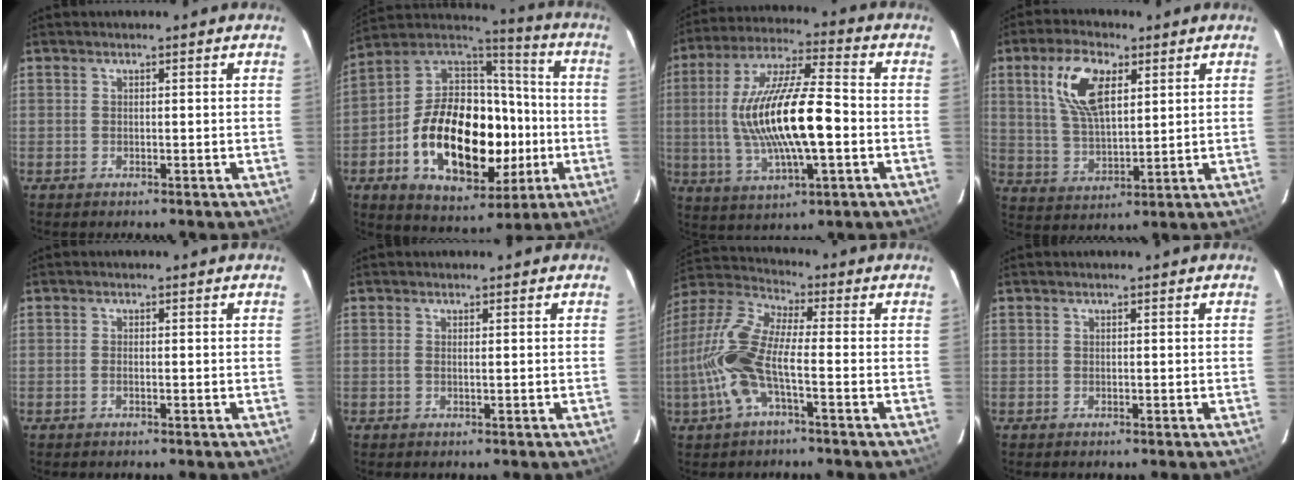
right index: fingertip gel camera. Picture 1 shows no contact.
{"total": 26.7, "force": [-5.6, 15.9, 20.7], "torque": [-0.397, 0.031, -0.076]}
{"total": 18.5, "force": [-1.7, 4.7, 17.8], "torque": [-0.343, 0.002, -0.028]}
{"total": 11.6, "force": [4.6, 5.4, 9.1], "torque": [-0.177, 0.013, 0.095]}
{"total": 0.6, "force": [-0.3, 0.3, 0.5], "torque": [-0.012, 0.001, -0.007]}
{"total": 0.6, "force": [0.2, 0.0, 0.5], "torque": [-0.015, 0.001, 0.002]}
{"total": 12.9, "force": [-3.3, 3.6, 12.0], "torque": [-0.263, 0.002, -0.069]}
{"total": 0.0}